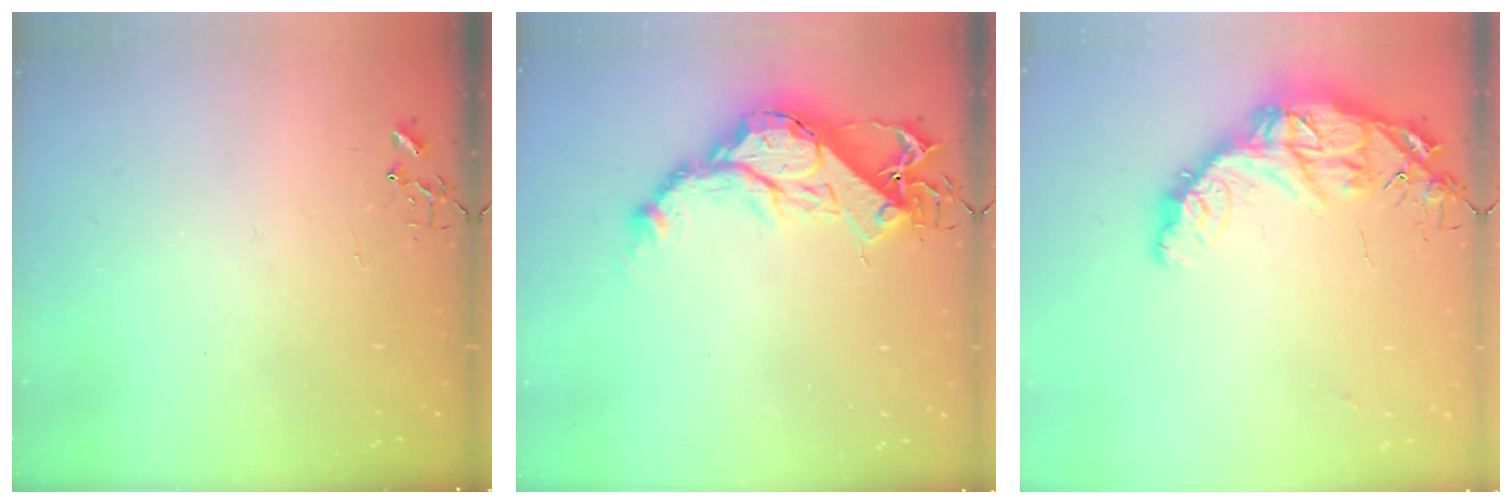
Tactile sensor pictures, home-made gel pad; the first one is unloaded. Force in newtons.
{"total": 17.2, "press": 17.1, "slide": 1.3}
{"total": 15.2, "press": 15.2, "slide": 1.2}